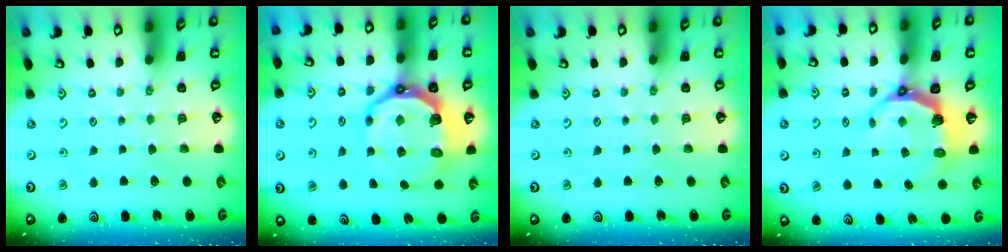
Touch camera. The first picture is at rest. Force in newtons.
{"total": 12.8, "press": 11.8, "slide": 4.8}
{"total": 0.0}
{"total": 7.6, "press": 6.0, "slide": 4.8}